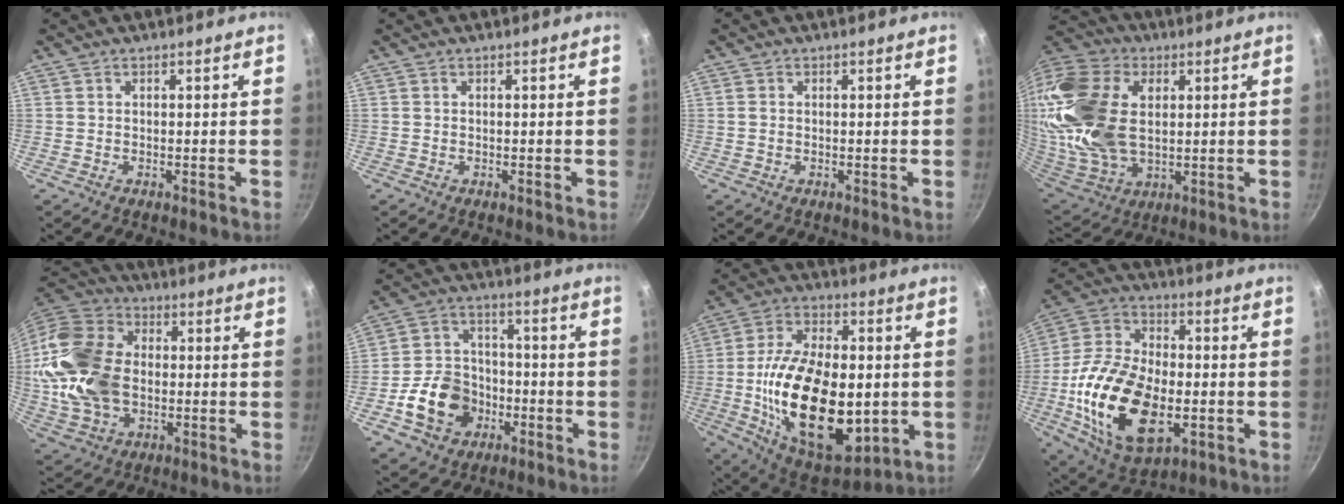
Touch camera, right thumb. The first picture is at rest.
{"total": 0.0}
{"total": 0.7, "force": [0.0, 0.5, 0.4], "torque": [-0.008, 0.002, 0.000]}
{"total": 28.6, "force": [5.0, 18.4, 21.3], "torque": [-0.461, 0.005, 0.093]}
{"total": 20.2, "force": [-0.4, 14.6, 13.9], "torque": [-0.260, 0.023, -0.005]}
{"total": 13.5, "force": [-4.5, 10.9, 6.6], "torque": [-0.091, 0.044, -0.078]}
{"total": 27.8, "force": [-2.5, 15.7, 22.9], "torque": [-0.385, 0.001, -0.030]}
{"total": 24.1, "force": [-4.5, 14.2, 18.9], "torque": [-0.347, 0.016, -0.076]}